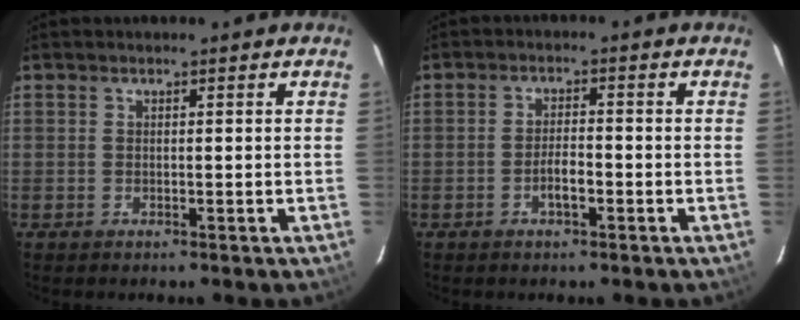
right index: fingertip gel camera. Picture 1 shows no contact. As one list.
[{"total": 3.2, "force": [-1.6, 0.9, 2.6], "torque": [-0.054, 0.004, -0.028]}]